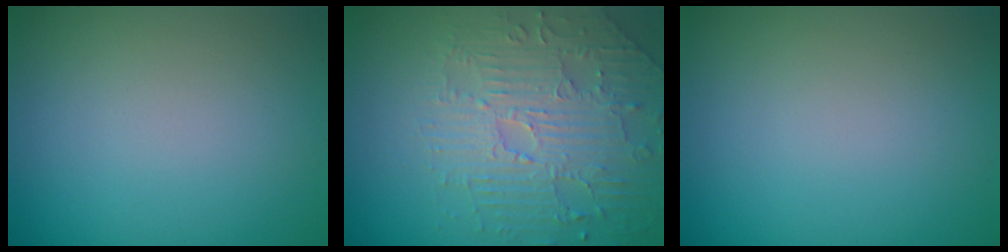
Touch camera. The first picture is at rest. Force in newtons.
{"total": 4.6, "press": 3.9, "slide": 2.3}
{"total": 0.0}